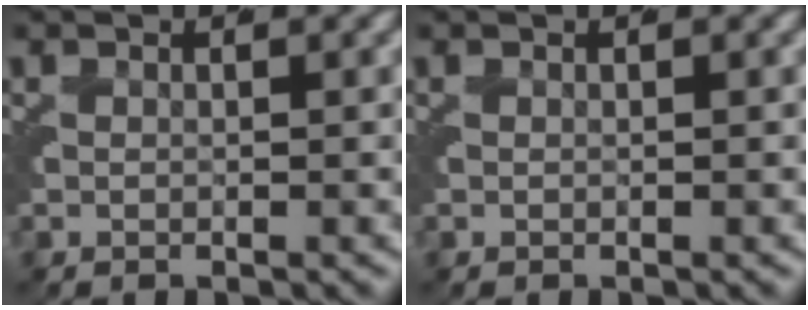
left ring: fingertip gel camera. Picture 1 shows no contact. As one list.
[{"total": 0.0}]